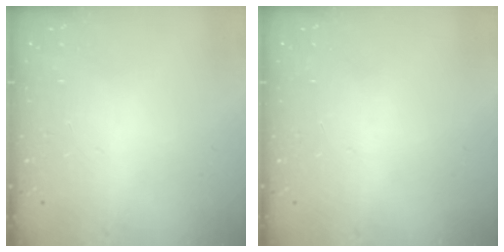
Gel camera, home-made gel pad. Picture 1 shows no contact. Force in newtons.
{"total": 0.0}